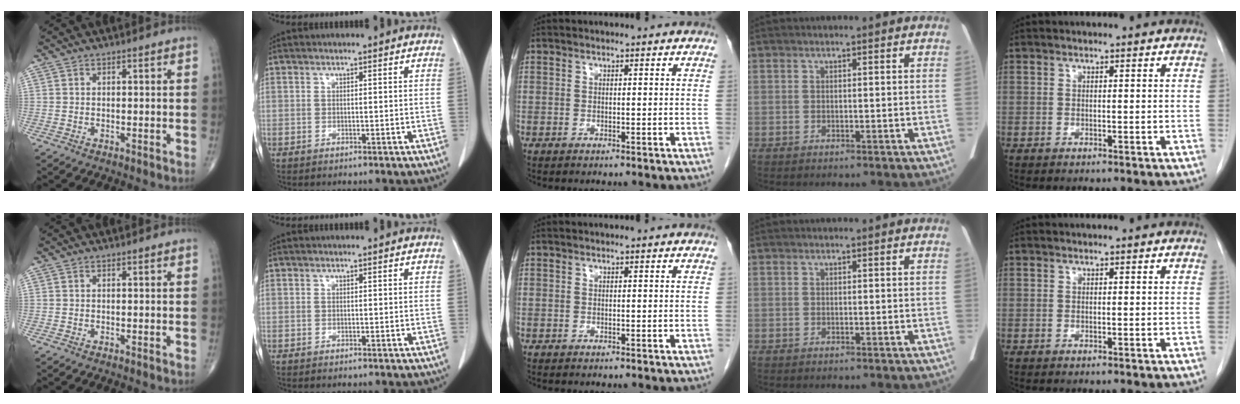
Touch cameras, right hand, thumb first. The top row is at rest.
{}